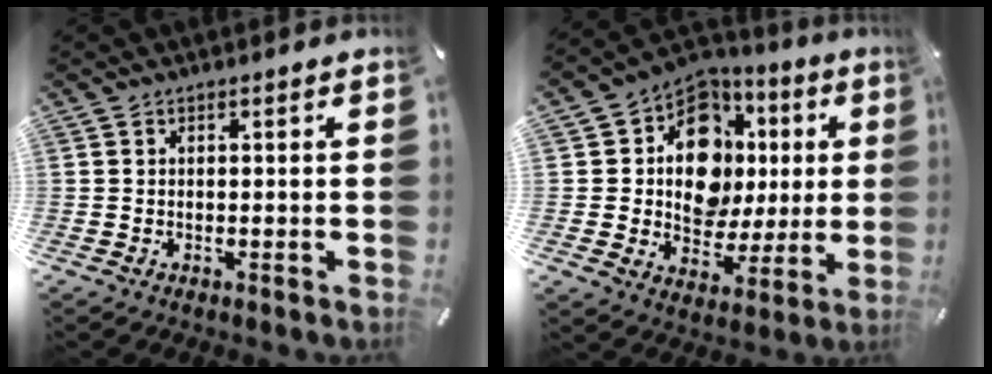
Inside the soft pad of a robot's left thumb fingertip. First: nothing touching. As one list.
[{"total": 14.8, "force": [3.2, 11.9, 8.1], "torque": [-0.120, -0.025, 0.066]}]